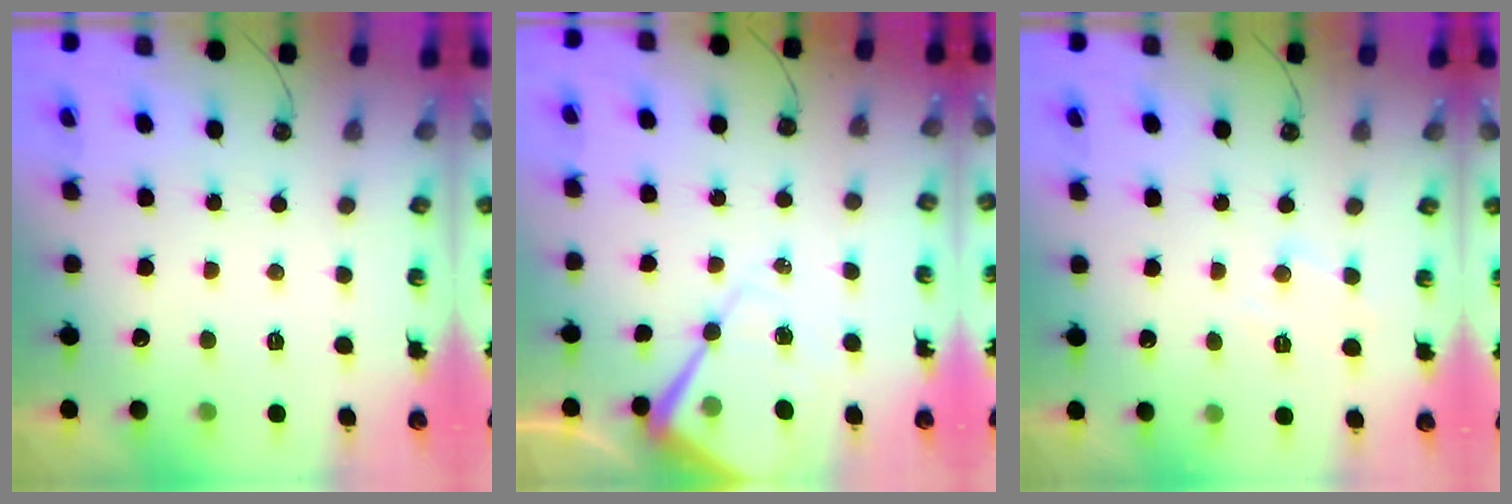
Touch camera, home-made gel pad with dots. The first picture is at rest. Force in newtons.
{"total": 12.4, "press": 12.3, "slide": 1.3}
{"total": 7.4, "press": 7.3, "slide": 0.9}